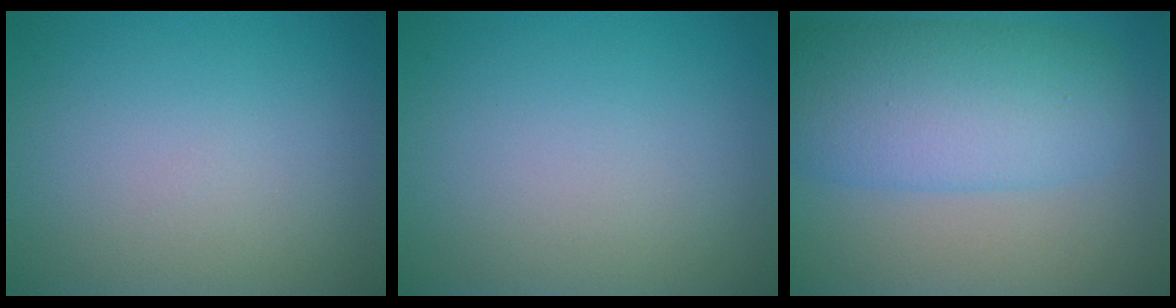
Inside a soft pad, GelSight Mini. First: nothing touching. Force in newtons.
{"total": 0.0}
{"total": 8.2, "press": 8.2, "slide": 0.2}